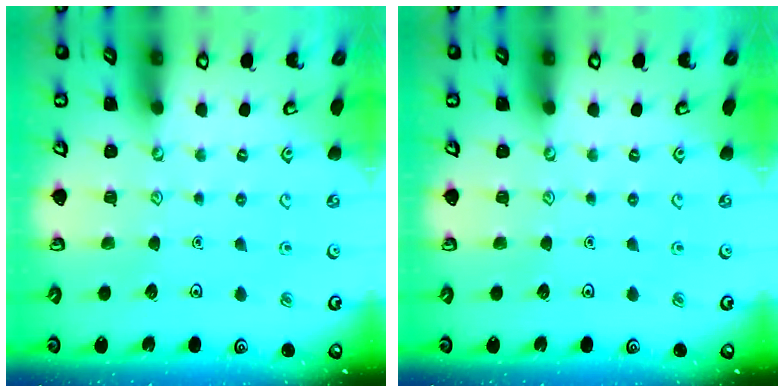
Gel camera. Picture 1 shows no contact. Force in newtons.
{"total": 0.0}